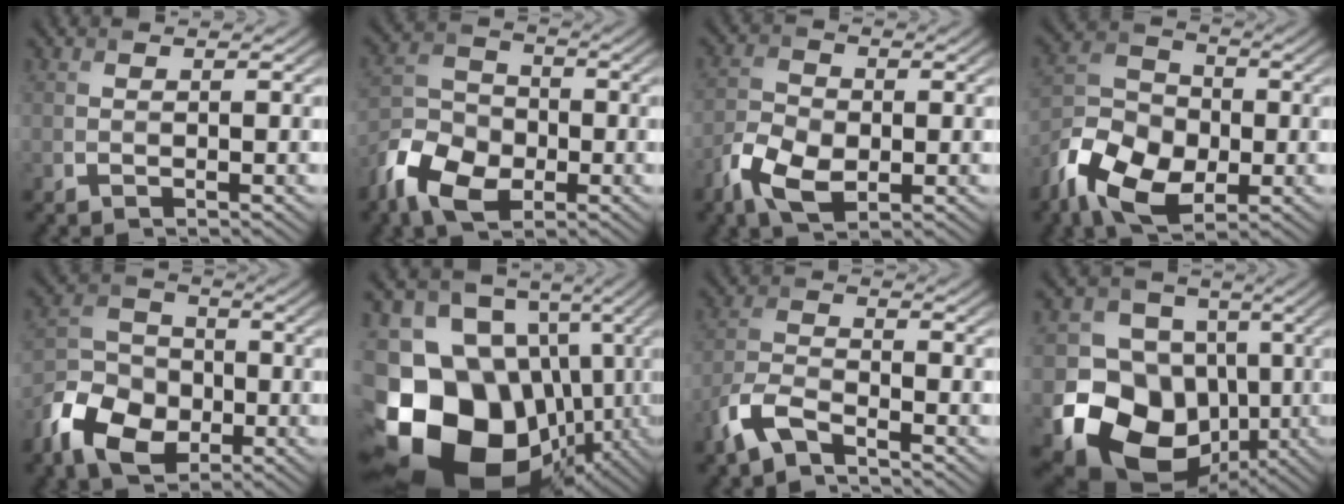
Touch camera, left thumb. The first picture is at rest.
{"total": 9.5, "force": [-5.1, 6.0, 5.3], "torque": [-0.122, -0.015, -0.114]}
{"total": 6.4, "force": [-2.8, 3.9, 4.3], "torque": [-0.100, -0.005, -0.060]}
{"total": 11.2, "force": [-5.2, 7.2, 6.9], "torque": [-0.157, -0.018, -0.113]}
{"total": 10.1, "force": [-4.8, 7.0, 5.5], "torque": [-0.128, -0.016, -0.111]}
{"total": 23.2, "force": [-8.9, 17.7, 12.2], "torque": [-0.257, -0.040, -0.151]}
{"total": 5.5, "force": [-4.0, 1.8, 3.4], "torque": [-0.083, -0.007, -0.097]}
{"total": 15.0, "force": [-3.5, 12.7, 7.2], "torque": [-0.148, -0.038, -0.080]}